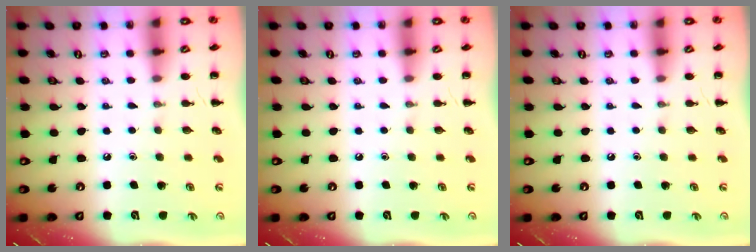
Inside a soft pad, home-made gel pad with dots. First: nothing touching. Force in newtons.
{"total": 0.0}
{"total": 0.0}